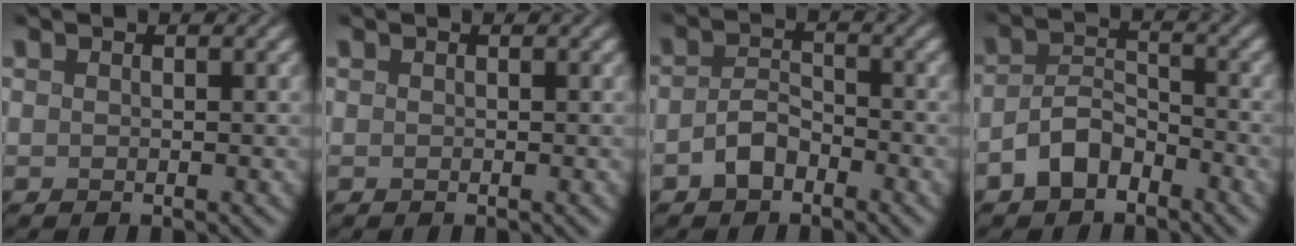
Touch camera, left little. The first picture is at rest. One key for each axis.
{"total": 0.0}
{"total": 2.7, "fx": -2.0, "fy": 1.3, "fz": 1.3, "tx": -0.026, "ty": 0.007, "tz": -0.041}
{"total": 3.9, "fx": -2.8, "fy": 2.0, "fz": 1.8, "tx": -0.033, "ty": 0.007, "tz": -0.059}